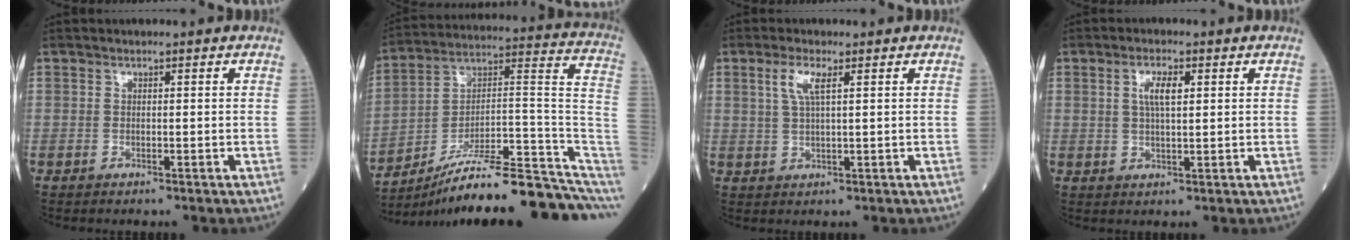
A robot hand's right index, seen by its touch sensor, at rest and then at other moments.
{"total": 22.1, "force": [-17.3, 1.9, 13.7], "torque": [-0.128, 0.051, -0.263]}
{"total": 3.8, "force": [1.7, 0.6, 3.3], "torque": [-0.076, 0.004, 0.038]}
{"total": 4.0, "force": [1.3, 0.9, 3.6], "torque": [-0.072, 0.005, 0.028]}